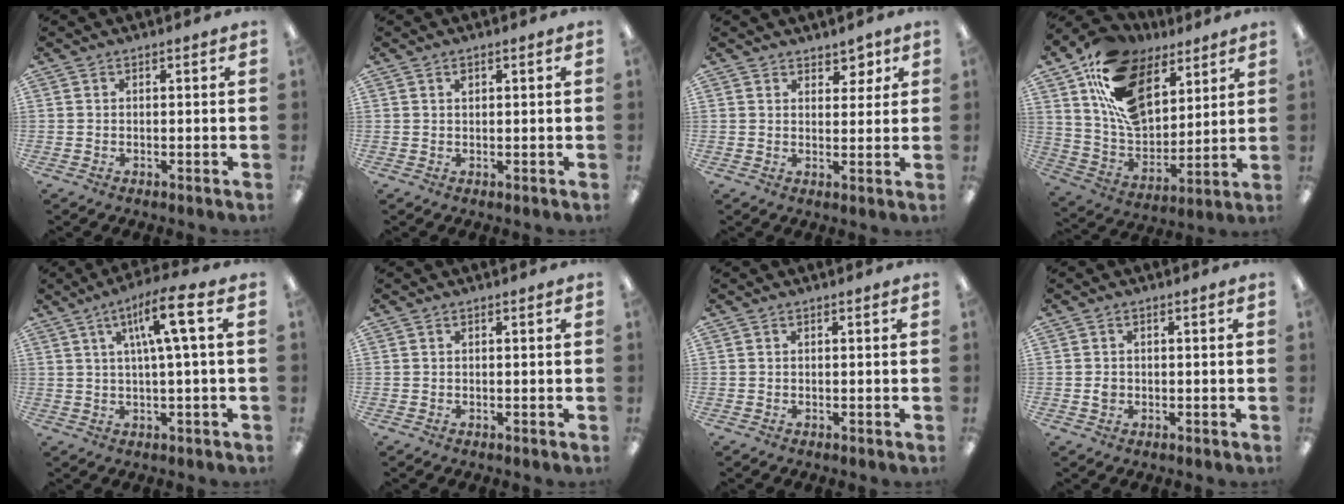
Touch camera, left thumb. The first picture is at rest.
{"total": 1.1, "force": [0.6, 0.4, 0.8], "torque": [-0.018, 0.003, 0.009]}
{"total": 4.1, "force": [3.2, 2.4, 1.1], "torque": [0.001, -0.018, 0.051]}
{"total": 20.6, "force": [10.6, 12.8, 12.1], "torque": [-0.223, -0.040, 0.198]}
{"total": 10.1, "force": [3.7, 1.9, 9.2], "torque": [-0.164, 0.003, 0.057]}
{"total": 0.0}
{"total": 0.0}
{"total": 1.6, "force": [-0.1, 1.3, 1.0], "torque": [-0.019, 0.005, -0.002]}